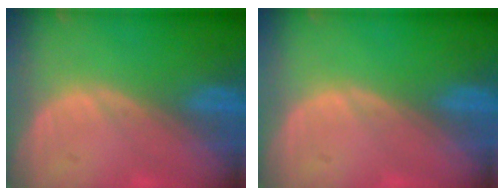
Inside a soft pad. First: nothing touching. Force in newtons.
{"total": 0.0}